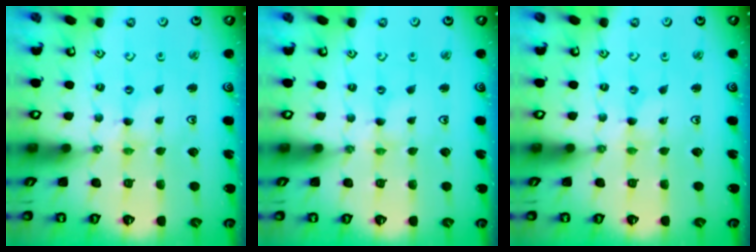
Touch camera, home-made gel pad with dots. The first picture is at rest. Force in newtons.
{"total": 0.0}
{"total": 0.0}